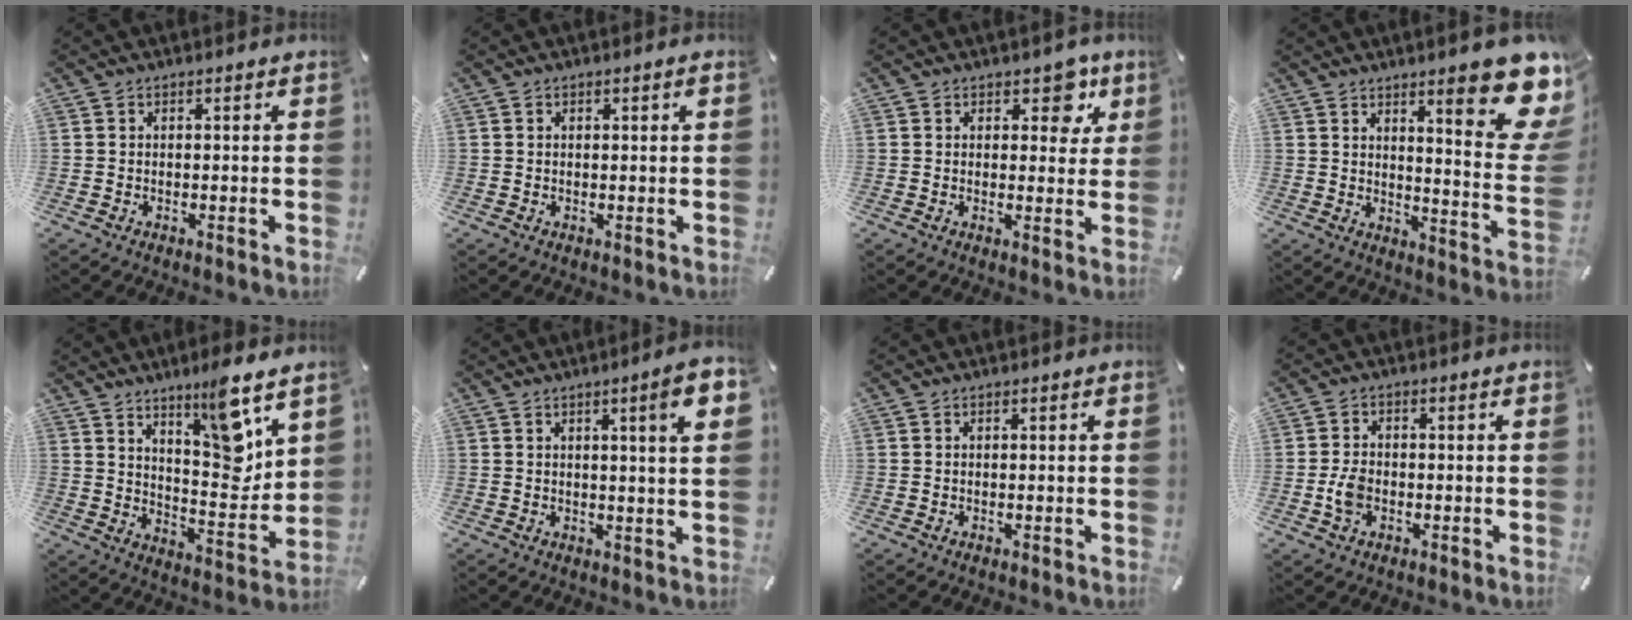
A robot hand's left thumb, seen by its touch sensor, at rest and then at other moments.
{"total": 0.9, "force": [0.3, 0.2, 0.8], "torque": [-0.015, 0.001, 0.005]}
{"total": 6.9, "force": [3.8, 4.1, 4.0], "torque": [-0.018, -0.020, 0.054]}
{"total": 17.5, "force": [10.2, 4.3, 13.5], "torque": [-0.174, -0.079, 0.158]}
{"total": 12.6, "force": [8.9, 3.4, 8.2], "torque": [-0.100, -0.085, 0.148]}
{"total": 8.1, "force": [3.1, 0.7, 7.5], "torque": [-0.112, -0.011, 0.043]}
{"total": 0.0}
{"total": 4.3, "force": [-1.1, 2.9, 2.9], "torque": [-0.070, 0.003, -0.024]}